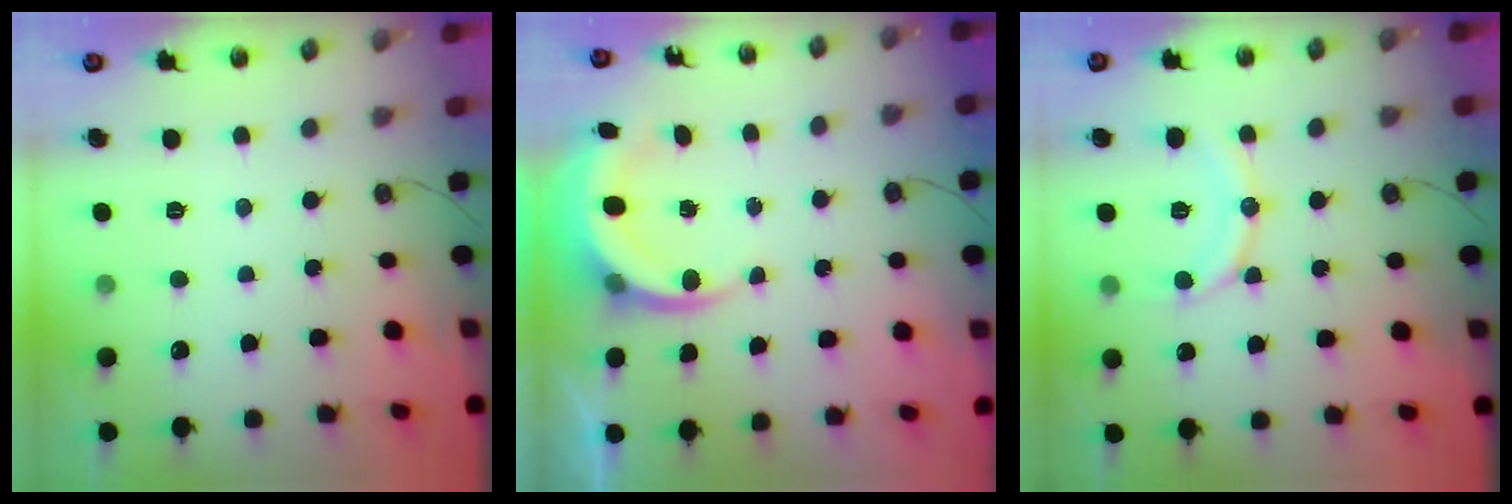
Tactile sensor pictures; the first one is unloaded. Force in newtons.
{"total": 6.1, "press": 6.0, "slide": 1.1}
{"total": 11.9, "press": 11.8, "slide": 1.3}